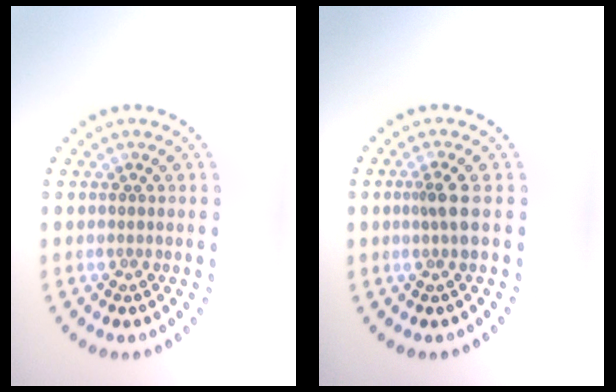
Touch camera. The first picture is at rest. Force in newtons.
{"total": 1.6, "press": 1.2, "slide": 1.2}